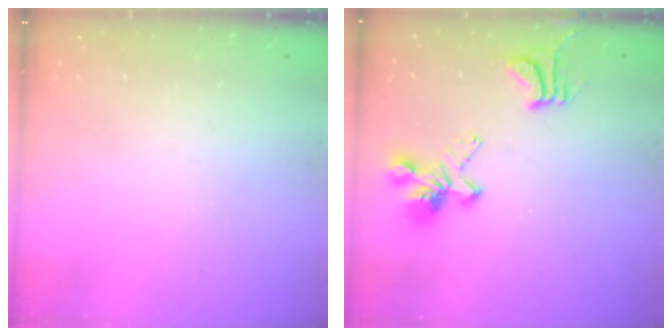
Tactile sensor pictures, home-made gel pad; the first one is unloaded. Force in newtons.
{"total": 5.8, "press": 5.6, "slide": 1.7}